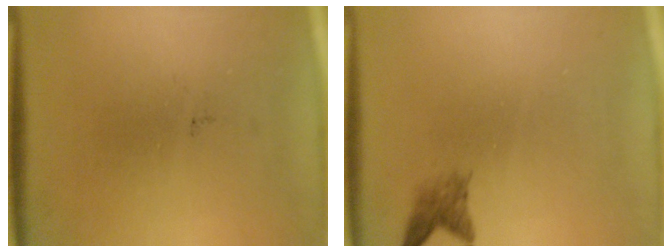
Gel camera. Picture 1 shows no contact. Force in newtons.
{"total": 2.0}